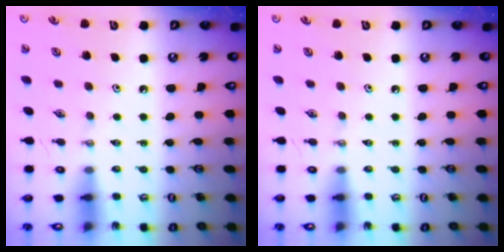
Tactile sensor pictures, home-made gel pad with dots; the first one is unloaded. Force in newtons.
{"total": 0.0}